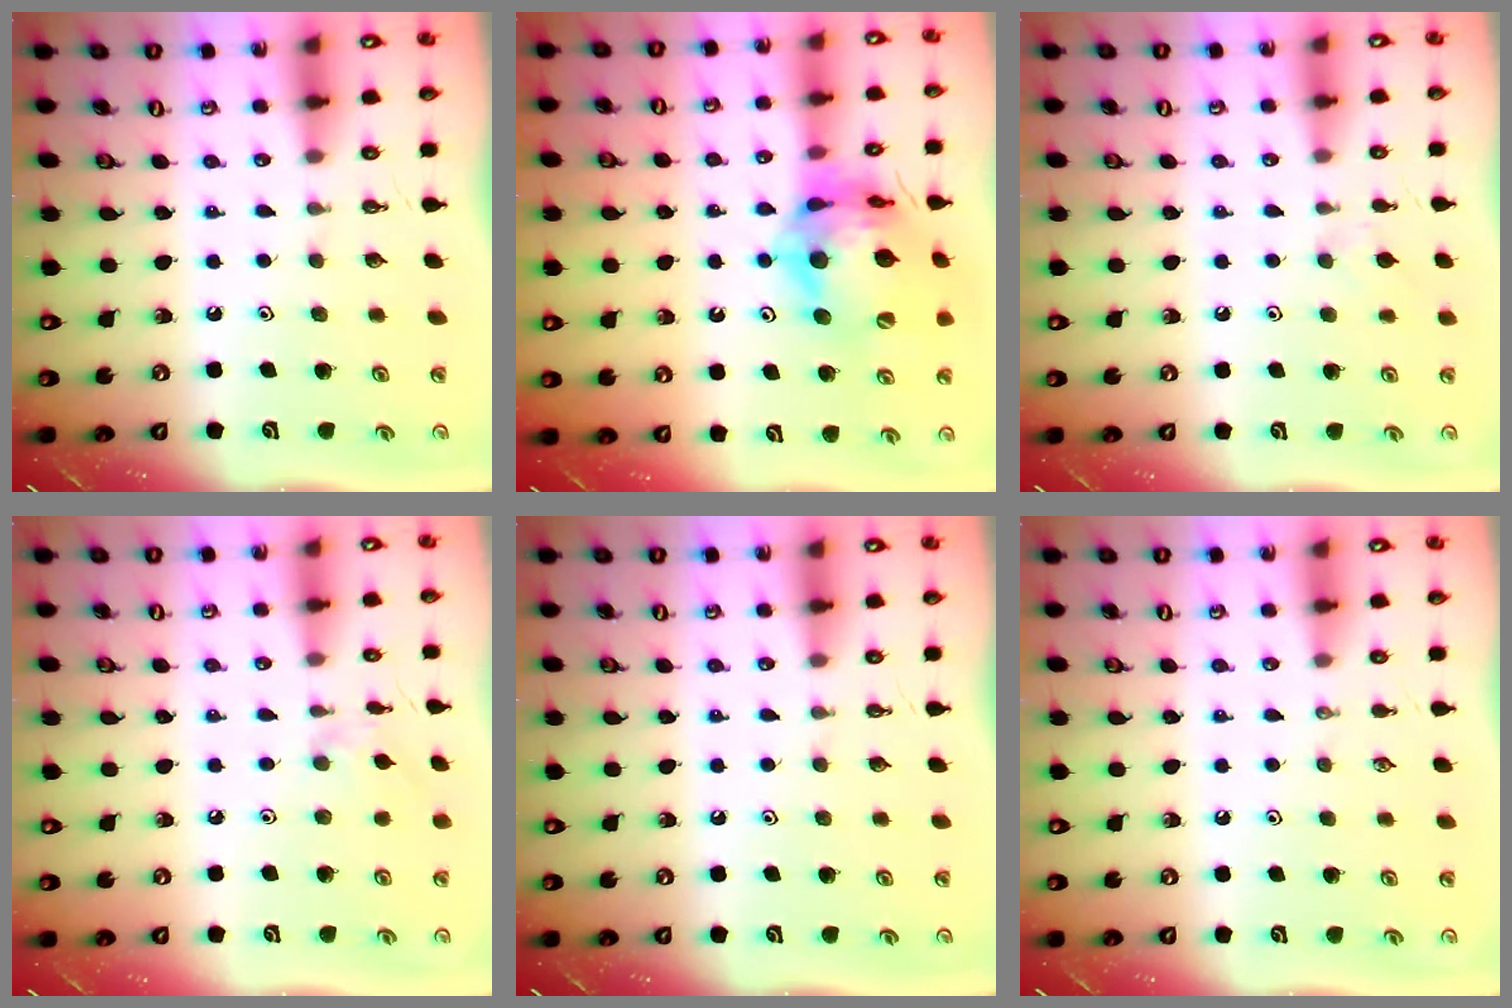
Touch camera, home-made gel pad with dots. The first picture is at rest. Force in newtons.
{"total": 18.5, "press": 18.4, "slide": 2.1}
{"total": 3.2, "press": 3.2, "slide": 0.7}
{"total": 1.2, "press": 1.1, "slide": 0.4}
{"total": 0.0}
{"total": 0.0}